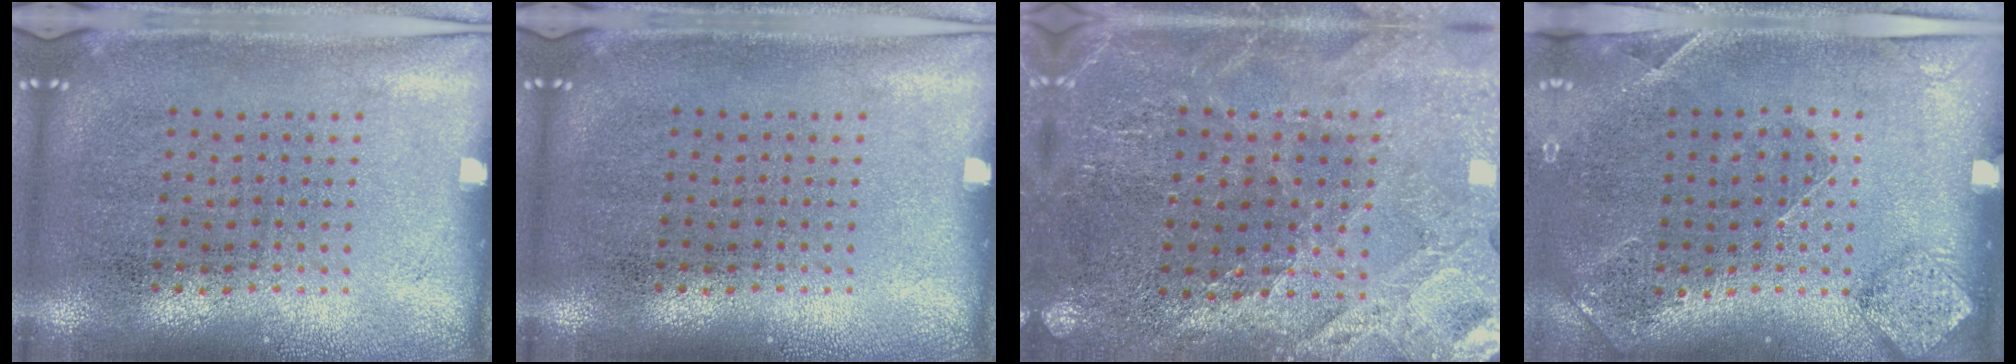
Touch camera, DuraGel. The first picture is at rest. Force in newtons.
{"total": 0.0}
{"total": 2.7, "press": 2.7, "slide": 0.3}
{"total": 1.5, "press": 1.3, "slide": 0.7}